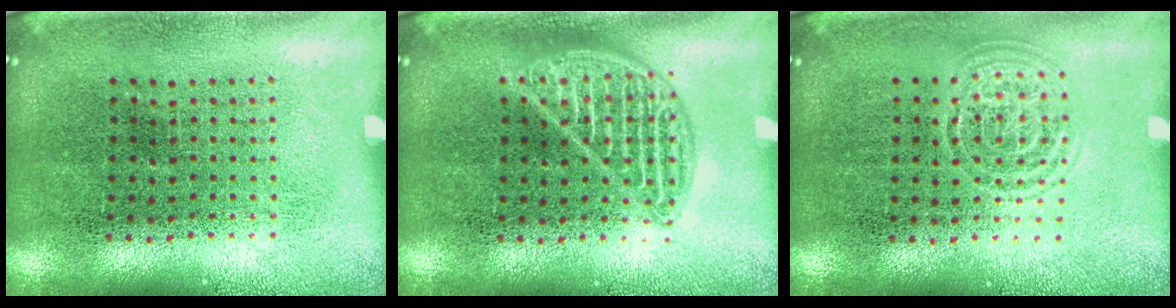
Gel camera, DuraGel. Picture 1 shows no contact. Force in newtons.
{"total": 2.3, "press": 2.3, "slide": 0.3}
{"total": 1.4, "press": 1.4, "slide": 0.1}